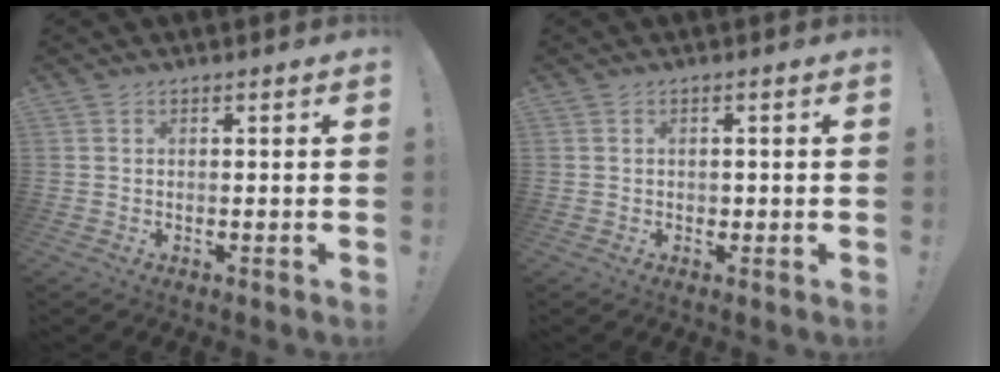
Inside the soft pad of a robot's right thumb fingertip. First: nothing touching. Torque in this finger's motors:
{"motor_torque": [0.17, -0.11, 0.00, -0.10, 0.00]}